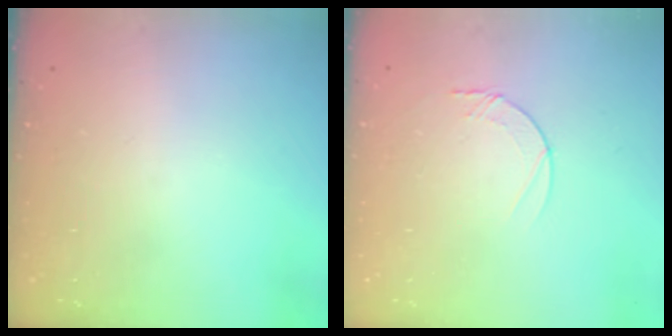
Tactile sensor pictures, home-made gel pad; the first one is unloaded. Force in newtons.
{"total": 4.2, "press": 4.2, "slide": 0.5}